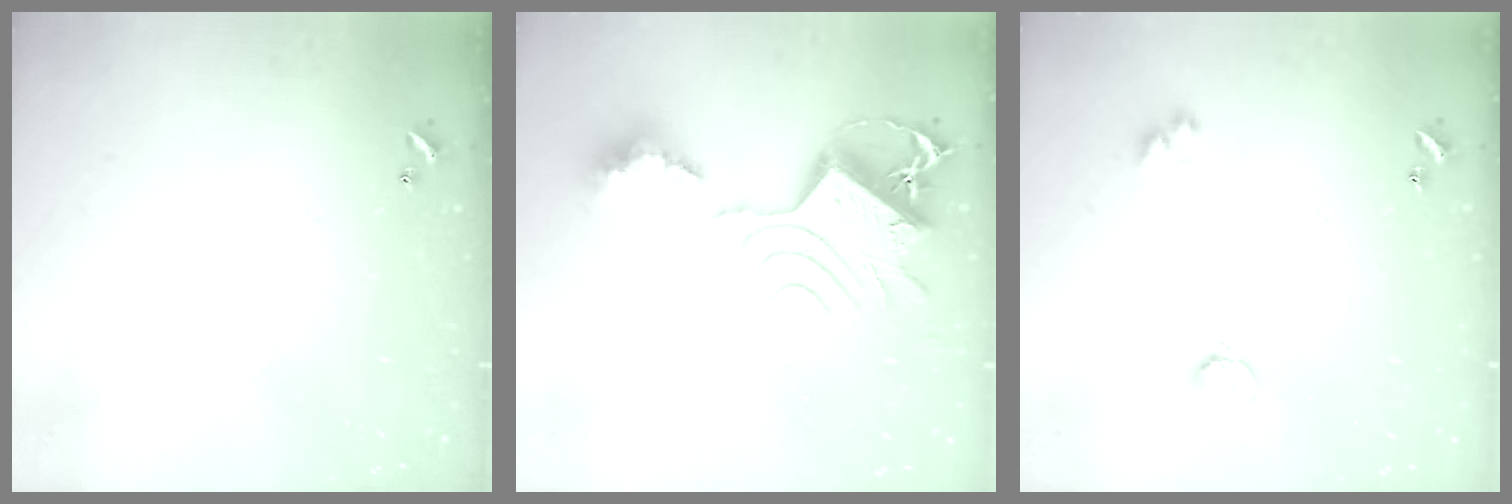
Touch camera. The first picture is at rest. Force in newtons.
{"total": 14.2, "press": 14.2, "slide": 1.2}
{"total": 3.8, "press": 3.8, "slide": 0.5}